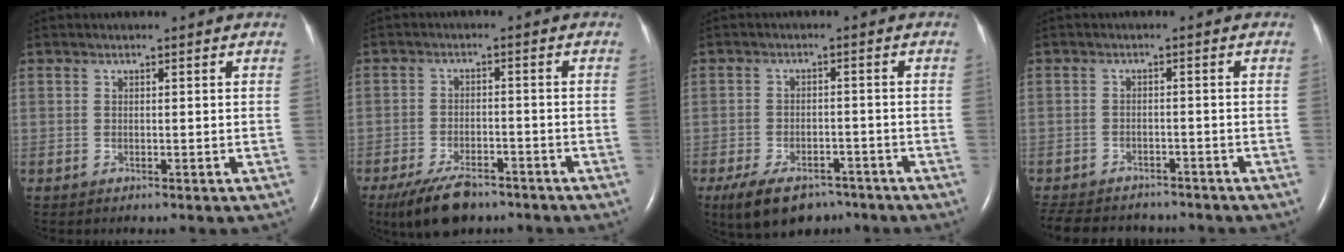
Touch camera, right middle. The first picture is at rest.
{"total": 7.8, "force": [-5.8, 3.2, 4.1], "torque": [-0.080, -0.008, -0.098]}
{"total": 9.5, "force": [-6.9, 4.5, 4.6], "torque": [-0.082, -0.001, -0.108]}
{"total": 12.5, "force": [-10.8, 4.8, 4.1], "torque": [-0.095, -0.003, -0.141]}